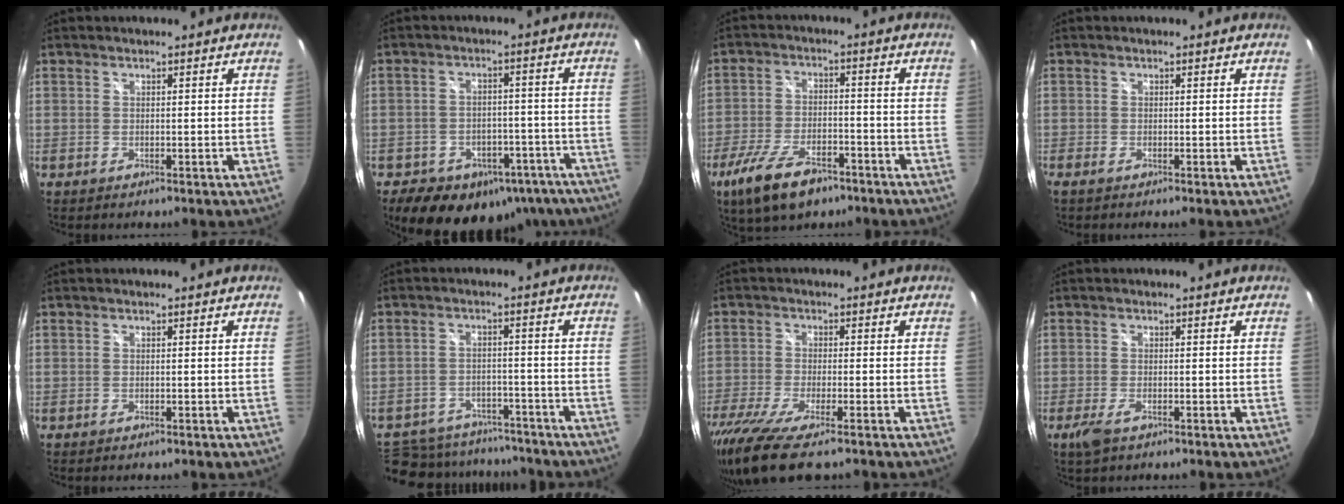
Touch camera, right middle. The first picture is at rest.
{"total": 18.5, "force": [-12.3, 11.6, 7.5], "torque": [-0.156, 0.021, -0.130]}
{"total": 12.3, "force": [-8.1, 5.1, 7.7], "torque": [-0.180, -0.024, -0.144]}
{"total": 0.7, "force": [-0.5, 0.0, 0.5], "torque": [-0.010, -0.003, -0.013]}
{"total": 0.0}
{"total": 17.9, "force": [-14.5, 8.4, 6.1], "torque": [-0.156, 0.013, -0.195]}
{"total": 12.9, "force": [-9.3, 2.0, 8.7], "torque": [-0.195, -0.058, -0.167]}
{"total": 3.3, "force": [-2.0, 1.2, 2.4], "torque": [-0.055, -0.009, -0.037]}